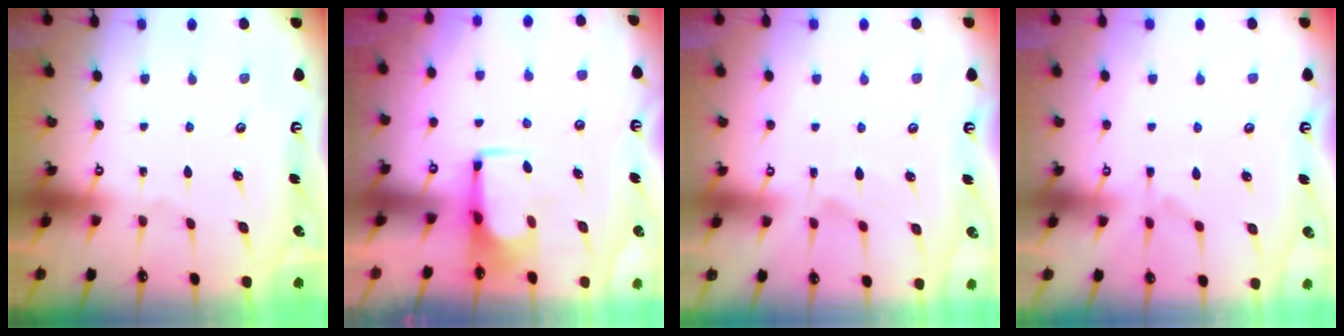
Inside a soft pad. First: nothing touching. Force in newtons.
{"total": 1.0, "press": 1.0, "slide": 0.1}
{"total": 1.7, "press": 1.3, "slide": 1.1}
{"total": 3.6, "press": 3.5, "slide": 1.1}